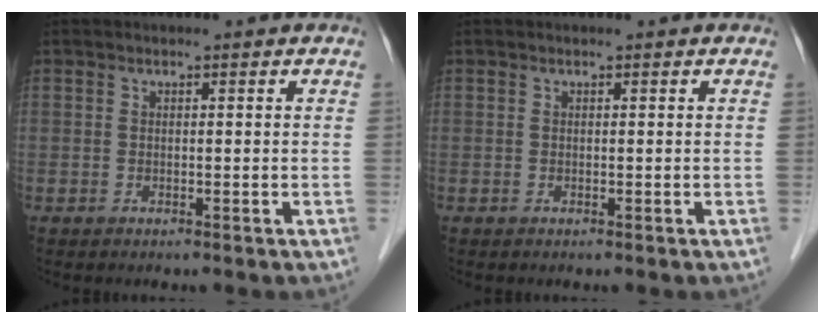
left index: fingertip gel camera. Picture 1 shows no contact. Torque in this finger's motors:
{"motor_torque": [-0.01, 0.00, 0.00, 0.00]}